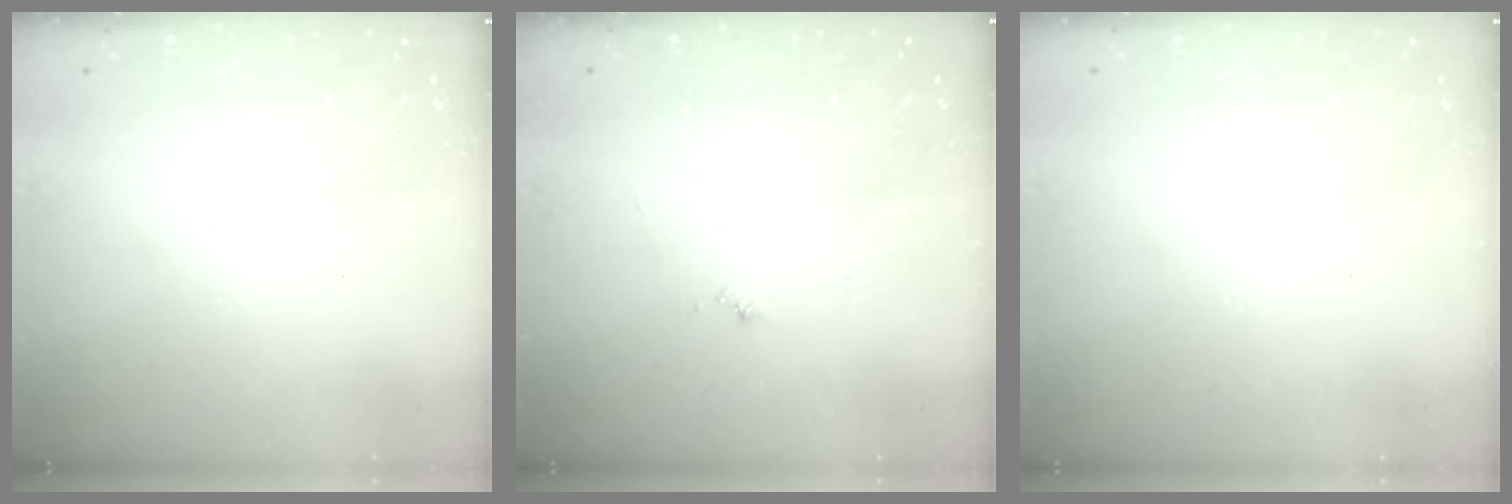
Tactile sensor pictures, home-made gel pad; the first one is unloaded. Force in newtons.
{"total": 3.8, "press": 3.8, "slide": 0.4}
{"total": 0.0}